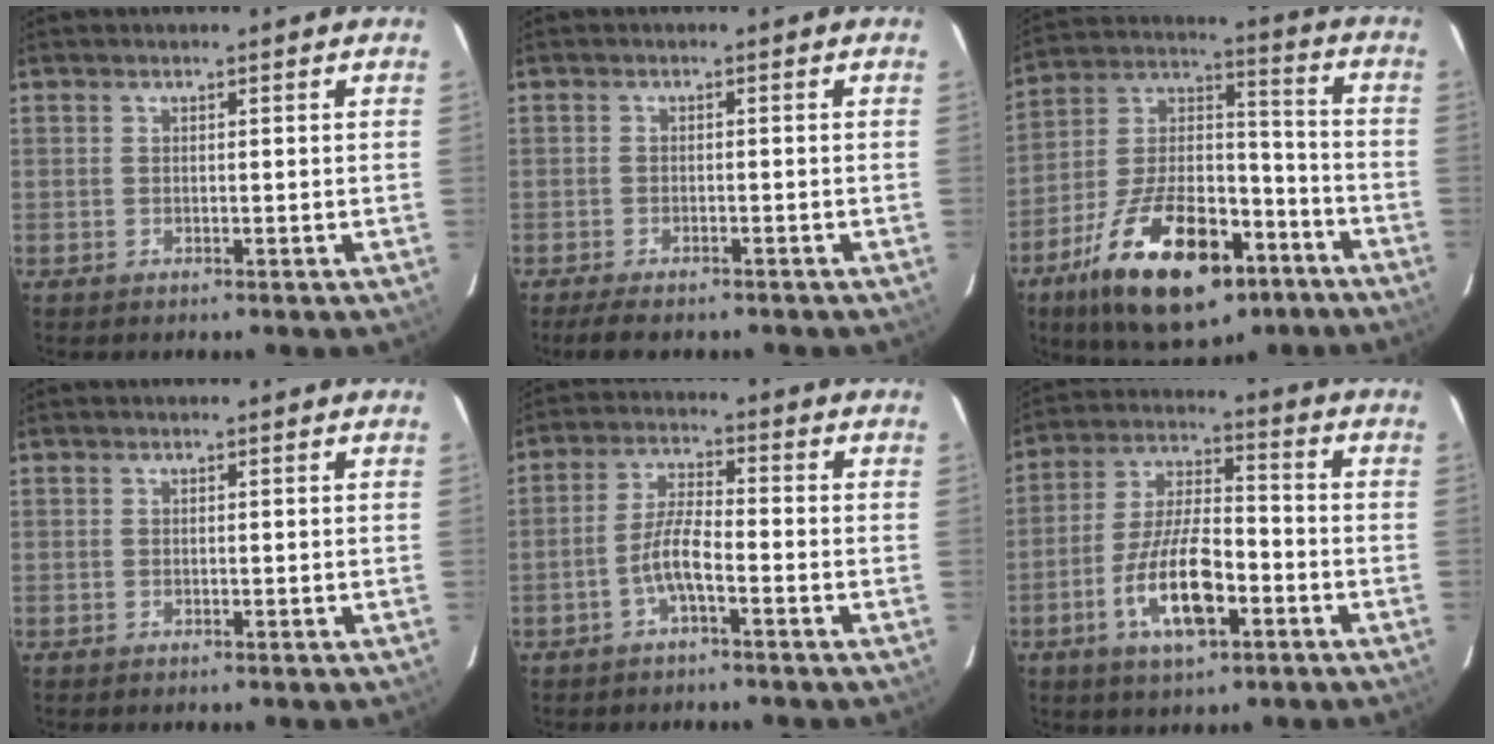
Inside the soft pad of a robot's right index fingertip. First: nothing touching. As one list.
[{"total": 5.8, "force": [-4.8, 1.6, 2.9], "torque": [-0.067, -0.017, -0.078]}, {"total": 25.2, "force": [-14.2, 11.5, 17.4], "torque": [-0.315, 0.005, -0.220]}, {"total": 0.0}, {"total": 5.1, "force": [-2.6, 1.0, 4.3], "torque": [-0.092, 0.009, -0.049]}, {"total": 13.2, "force": [-5.5, 4.7, 11.1], "torque": [-0.227, -0.002, -0.097]}]